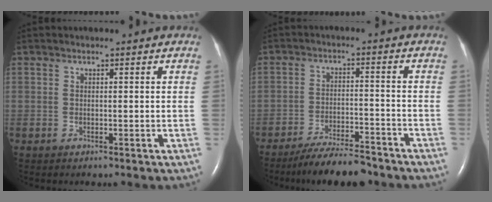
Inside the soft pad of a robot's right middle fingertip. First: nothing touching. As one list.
[{"total": 9.3, "force": [-8.3, 1.2, 3.9], "torque": [-0.061, -0.014, -0.139]}]